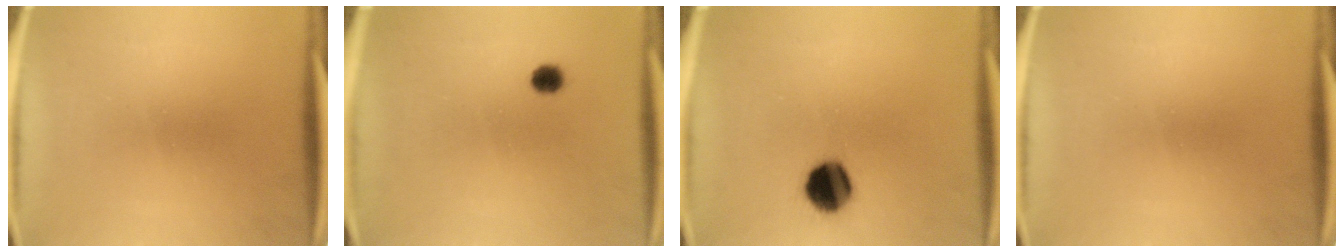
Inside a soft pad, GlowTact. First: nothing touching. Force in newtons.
{"total": 1.9}
{"total": 10.2}
{"total": 0.0}